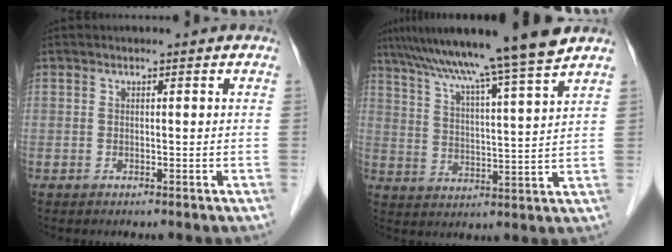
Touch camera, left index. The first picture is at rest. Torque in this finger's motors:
{"motor_torque": [0.38, -0.49, 0.52, 0.21]}